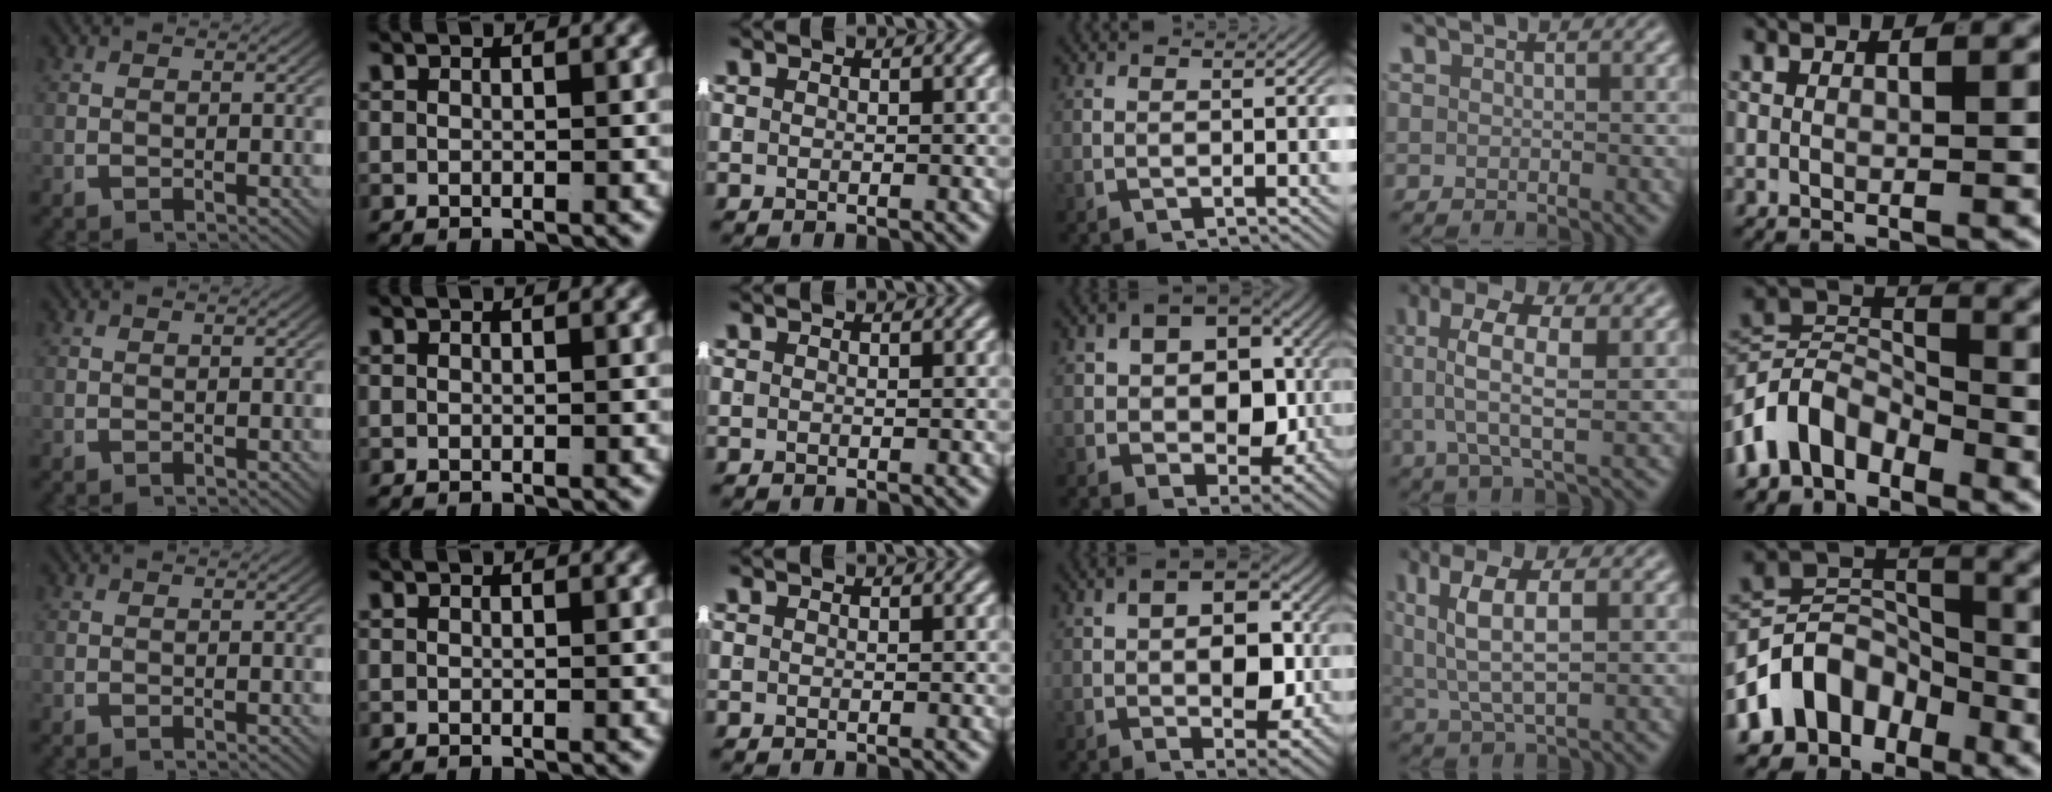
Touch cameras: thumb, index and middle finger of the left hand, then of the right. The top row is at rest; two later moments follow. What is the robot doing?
{"motion": "lift_and_place", "object": "shorts"}